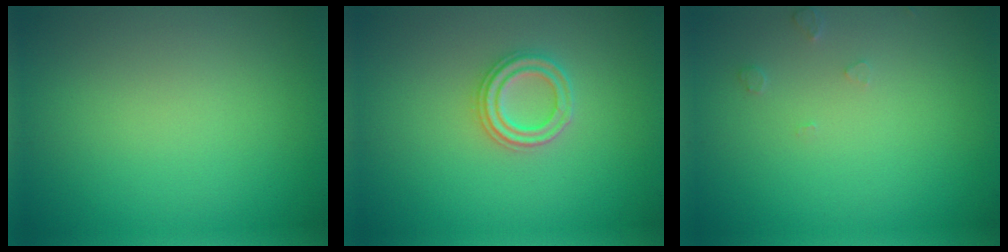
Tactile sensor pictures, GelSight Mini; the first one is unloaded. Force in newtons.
{"total": 2.3, "press": 2.3, "slide": 0.2}
{"total": 0.9, "press": 0.9, "slide": 0.2}